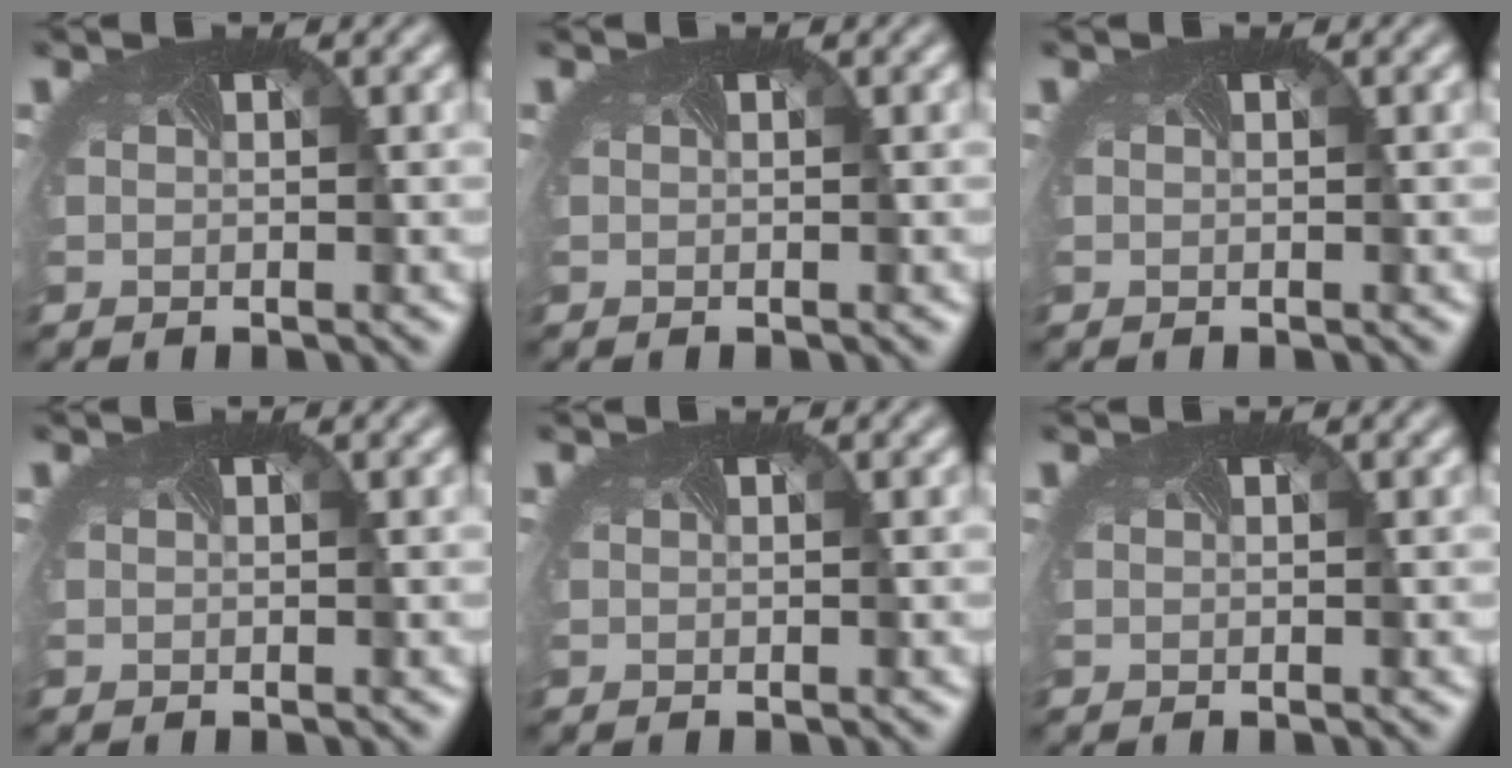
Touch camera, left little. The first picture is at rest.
{"total": 0.0}
{"total": 0.0}
{"total": 0.0}
{"total": 0.0}
{"total": 0.0}